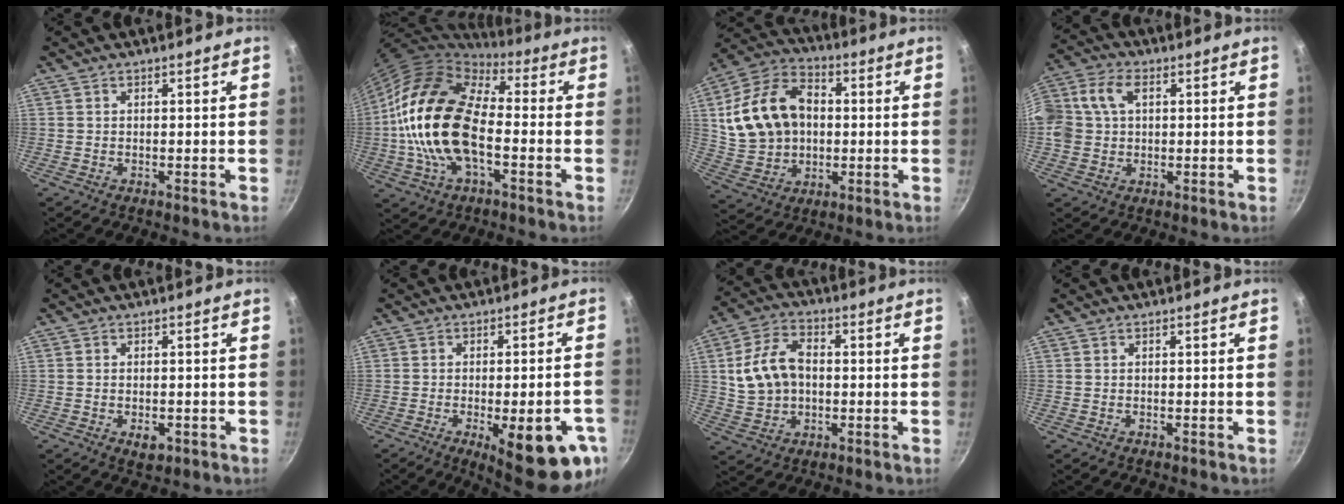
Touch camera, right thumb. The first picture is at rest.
{"total": 19.8, "force": [-2.0, 11.1, 16.3], "torque": [-0.289, 0.028, -0.048]}
{"total": 18.5, "force": [2.0, 13.7, 12.2], "torque": [-0.214, 0.019, 0.040]}
{"total": 14.2, "force": [2.8, 10.5, 9.1], "torque": [-0.203, 0.037, 0.040]}
{"total": 3.0, "force": [-1.0, 1.9, 2.1], "torque": [-0.029, -0.001, -0.011]}
{"total": 17.3, "force": [-6.6, 5.2, 15.1], "torque": [-0.162, 0.004, -0.075]}
{"total": 12.1, "force": [1.0, 8.7, 8.4], "torque": [-0.141, 0.020, 0.018]}
{"total": 0.0}